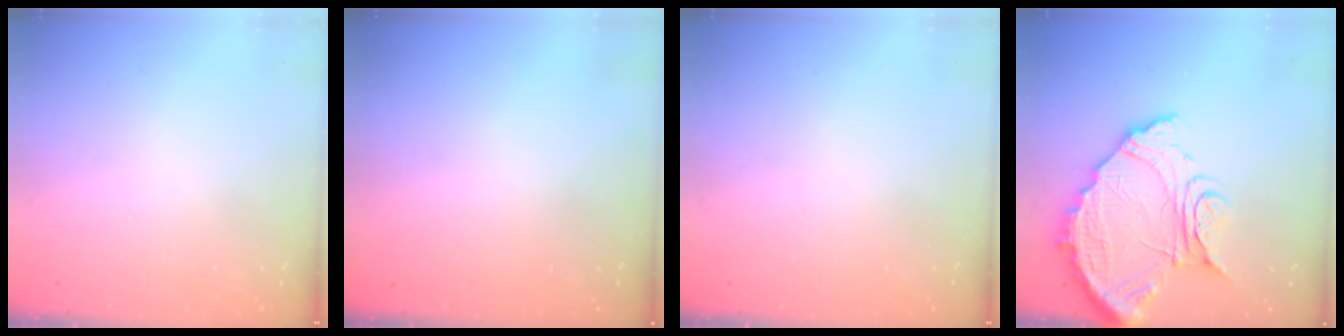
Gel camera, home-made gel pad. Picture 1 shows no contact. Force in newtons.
{"total": 3.0, "press": 3.0, "slide": 0.1}
{"total": 0.0}
{"total": 17.6, "press": 17.5, "slide": 1.3}